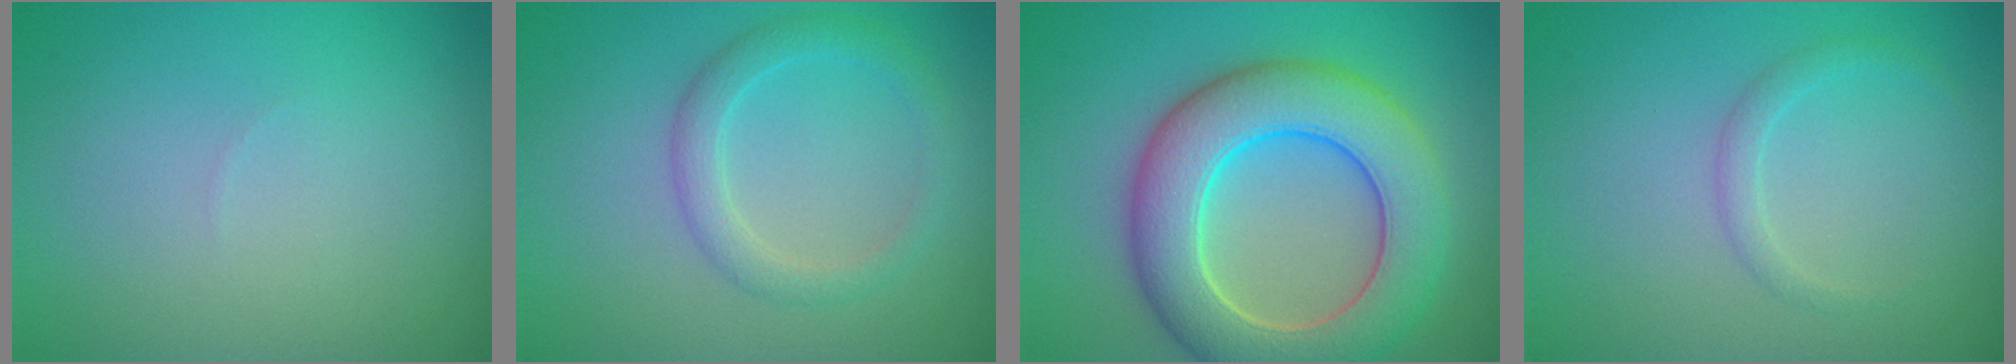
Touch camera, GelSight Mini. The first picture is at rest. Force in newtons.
{"total": 2.5, "press": 2.4, "slide": 0.2}
{"total": 9.1, "press": 9.1, "slide": 0.5}
{"total": 1.2, "press": 1.2, "slide": 0.1}